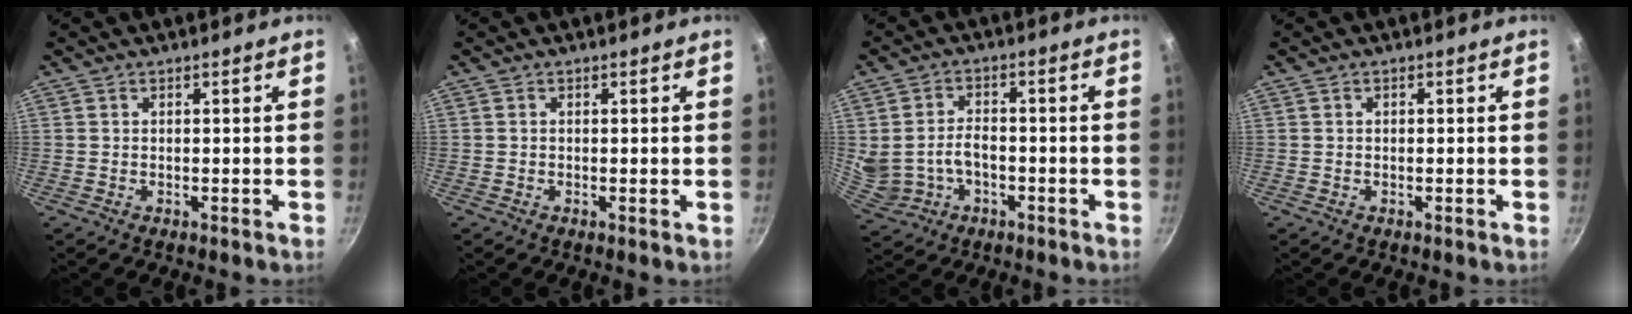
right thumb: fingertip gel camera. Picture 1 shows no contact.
{"total": 0.0}
{"total": 8.6, "force": [-1.5, 6.3, 5.6], "torque": [-0.099, 0.017, -0.015]}
{"total": 0.5, "force": [0.0, 0.3, 0.4], "torque": [-0.007, 0.003, 0.000]}